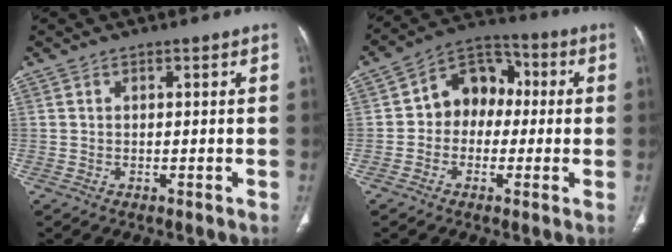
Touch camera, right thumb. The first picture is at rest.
{"total": 10.5, "force": [-0.1, 8.3, 6.5], "torque": [-0.062, 0.037, -0.018]}